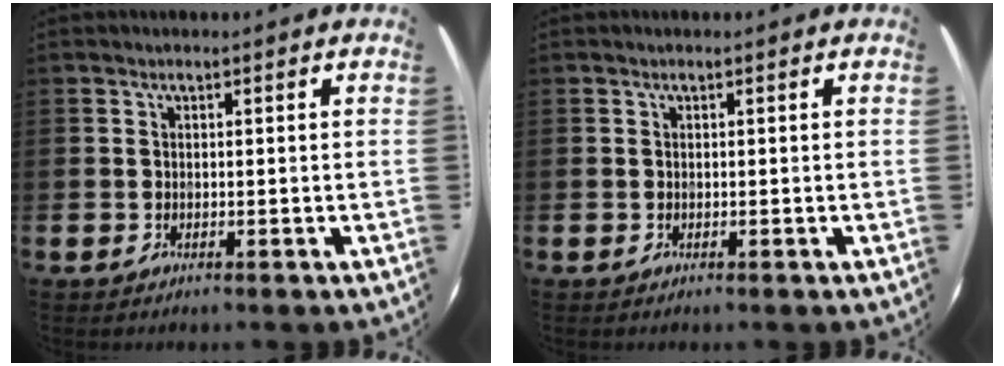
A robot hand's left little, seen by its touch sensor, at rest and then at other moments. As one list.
[{"total": 0.0}]